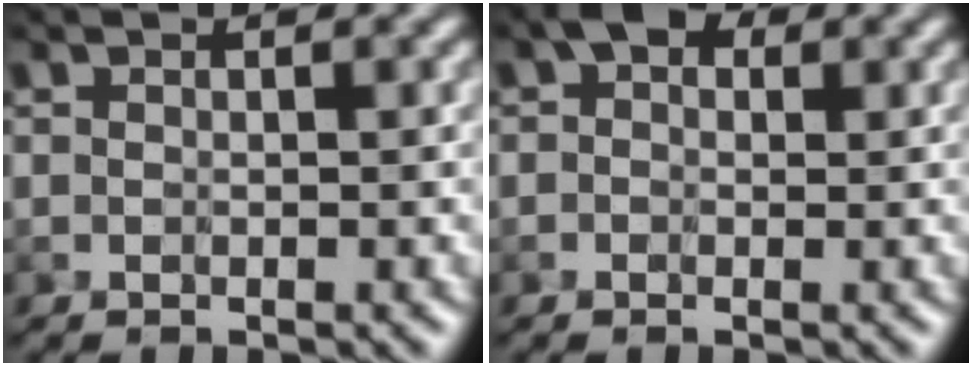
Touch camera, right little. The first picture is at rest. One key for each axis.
{"total": 2.3, "fx": 1.0, "fy": 1.4, "fz": 1.4, "tx": -0.017, "ty": 0.004, "tz": 0.002}